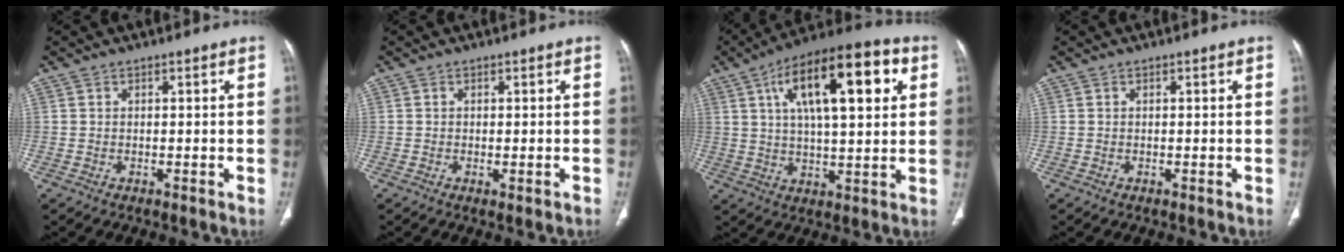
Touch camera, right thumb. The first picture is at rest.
{"total": 1.3, "force": [-0.4, 0.4, 1.2], "torque": [-0.018, -0.004, -0.004]}
{"total": 20.5, "force": [7.0, 7.7, 17.7], "torque": [-0.261, 0.007, 0.103]}
{"total": 0.0}